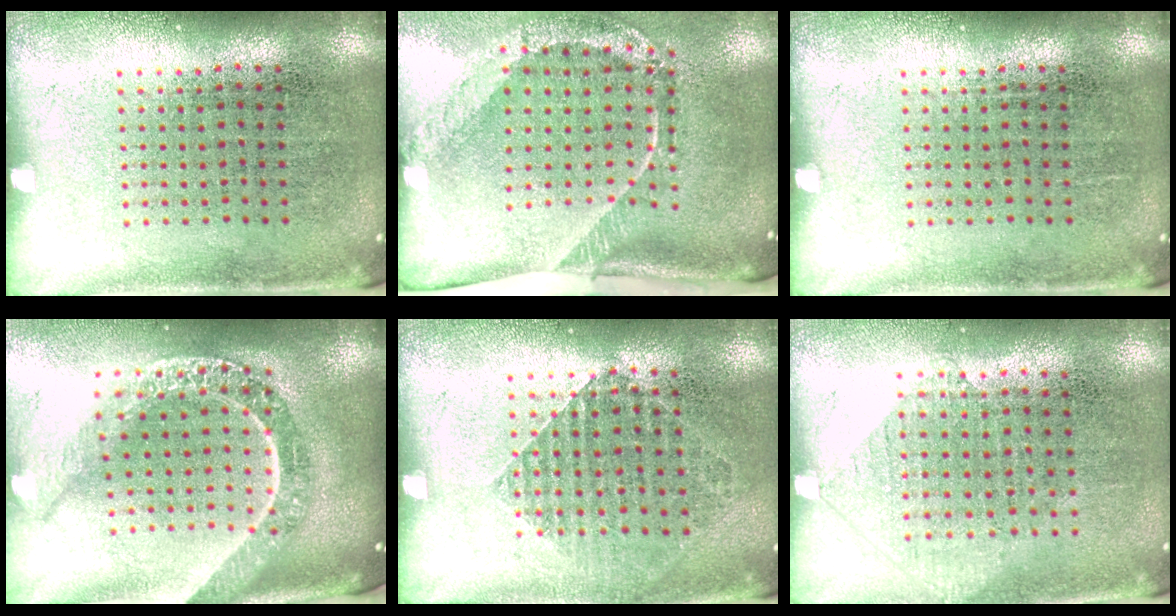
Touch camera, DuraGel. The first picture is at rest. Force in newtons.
{"total": 2.6, "press": 1.7, "slide": 1.9}
{"total": 0.0}
{"total": 2.5, "press": 2.1, "slide": 1.4}
{"total": 1.0, "press": 1.0, "slide": 0.2}
{"total": 0.9, "press": 0.9, "slide": 0.3}